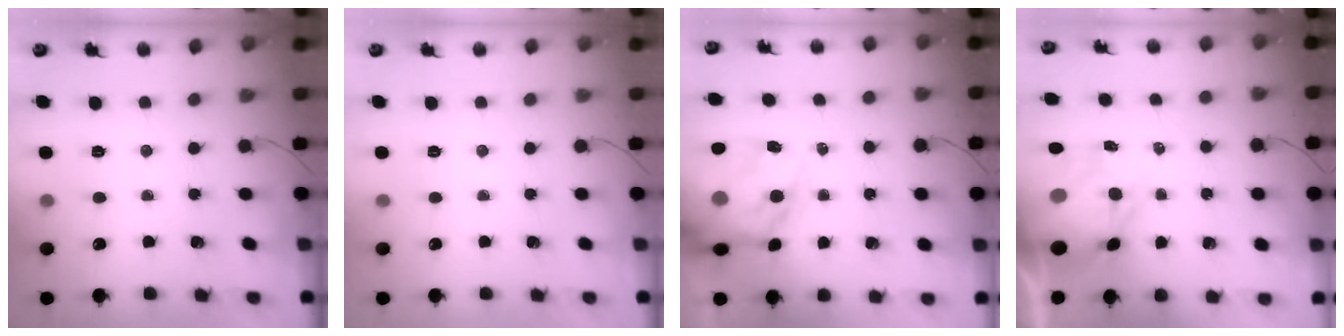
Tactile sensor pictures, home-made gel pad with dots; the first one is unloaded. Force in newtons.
{"total": 0.0}
{"total": 16.0, "press": 15.4, "slide": 4.1}
{"total": 10.7, "press": 10.4, "slide": 2.8}